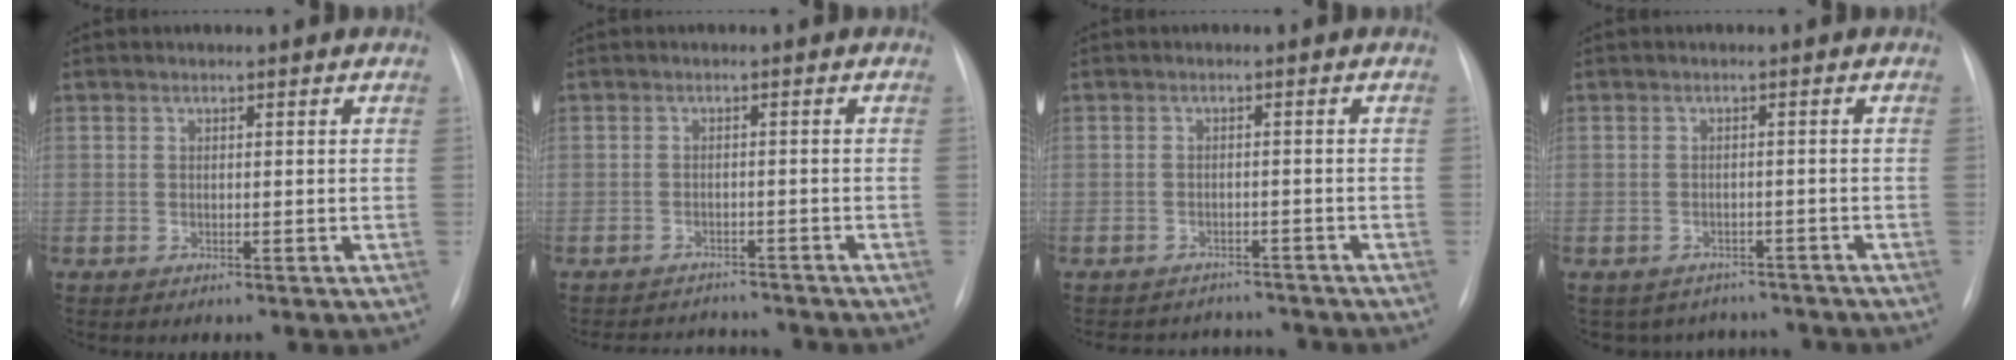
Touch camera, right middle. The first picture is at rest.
{"total": 6.2, "force": [-6.1, 1.2, 0.5], "torque": [-0.006, 0.008, -0.081]}
{"total": 6.6, "force": [-6.3, 1.9, 0.2], "torque": [0.000, 0.014, -0.077]}
{"total": 7.3, "force": [-6.5, 3.3, 0.1], "torque": [0.004, 0.021, -0.074]}